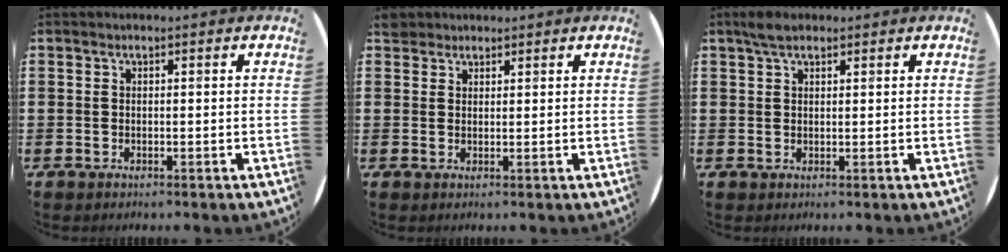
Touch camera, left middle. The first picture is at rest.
{"total": 2.1, "force": [1.9, 0.9, 0.0], "torque": [0.004, 0.003, 0.035]}
{"total": 2.6, "force": [2.0, 1.0, 1.3], "torque": [-0.020, 0.004, 0.035]}